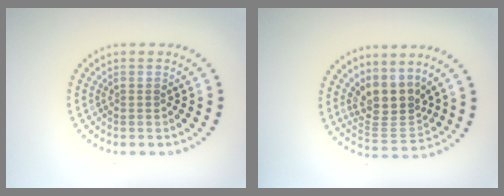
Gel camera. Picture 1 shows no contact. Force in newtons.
{"total": 3.9, "press": 3.0, "slide": 2.6}